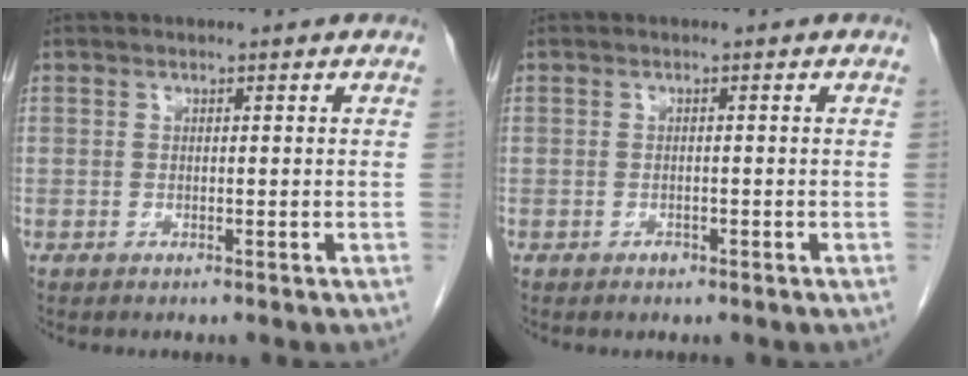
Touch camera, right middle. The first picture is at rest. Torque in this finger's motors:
{"motor_torque": [0.15, -0.02, 0.06, -0.01]}